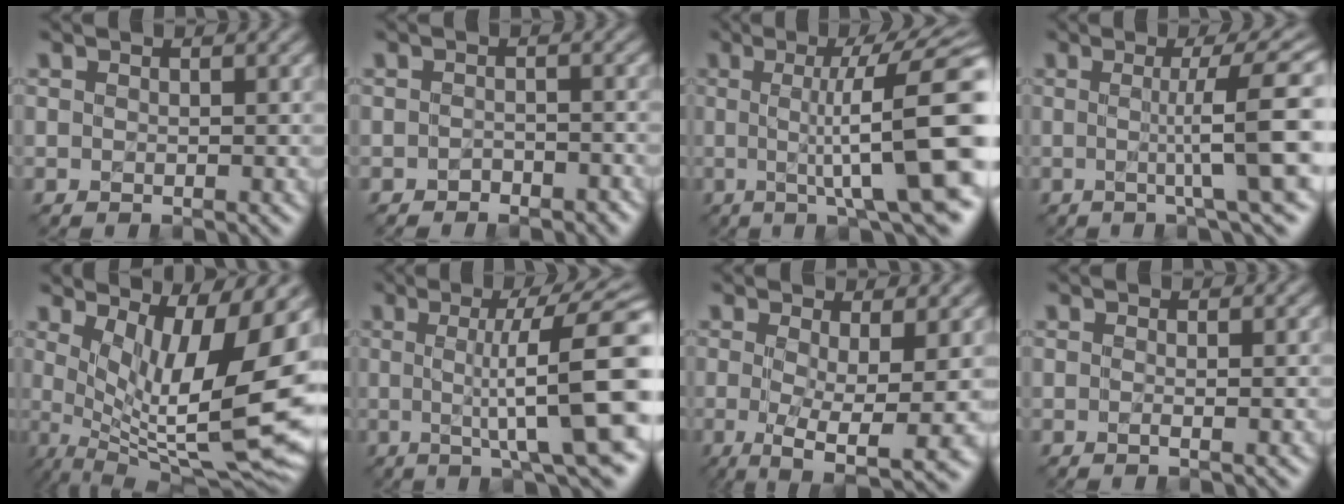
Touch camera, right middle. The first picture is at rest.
{"total": 1.4, "force": [-1.1, 0.6, 0.4], "torque": [-0.007, 0.005, -0.021]}
{"total": 12.4, "force": [0.1, 2.7, 12.1], "torque": [-0.143, 0.011, -0.002]}
{"total": 7.1, "force": [0.2, 1.0, 7.0], "torque": [-0.099, 0.008, 0.000]}
{"total": 14.3, "force": [2.0, 4.1, 13.6], "torque": [-0.196, -0.015, 0.044]}
{"total": 11.1, "force": [0.2, 2.3, 10.8], "torque": [-0.131, 0.009, -0.001]}
{"total": 6.2, "force": [-0.8, 1.2, 6.0], "torque": [-0.096, -0.013, -0.014]}
{"total": 0.7, "force": [-0.2, 0.1, 0.7], "torque": [-0.010, -0.003, -0.008]}